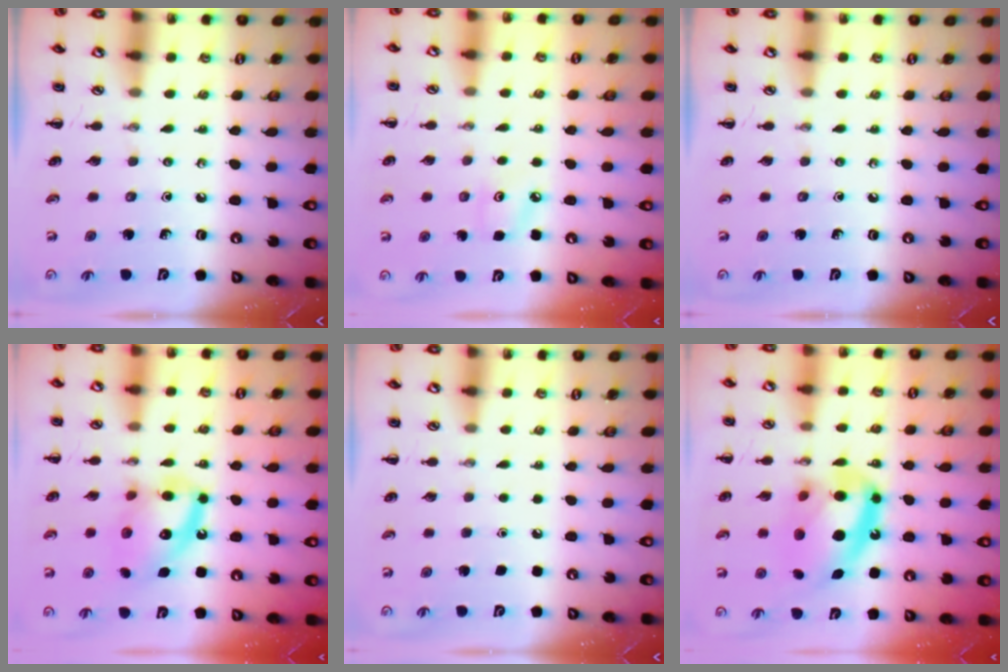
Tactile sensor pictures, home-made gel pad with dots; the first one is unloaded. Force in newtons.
{"total": 7.1, "press": 7.0, "slide": 1.5}
{"total": 0.0}
{"total": 13.7, "press": 13.6, "slide": 1.5}
{"total": 1.6, "press": 1.5, "slide": 0.1}
{"total": 17.5, "press": 17.0, "slide": 4.1}